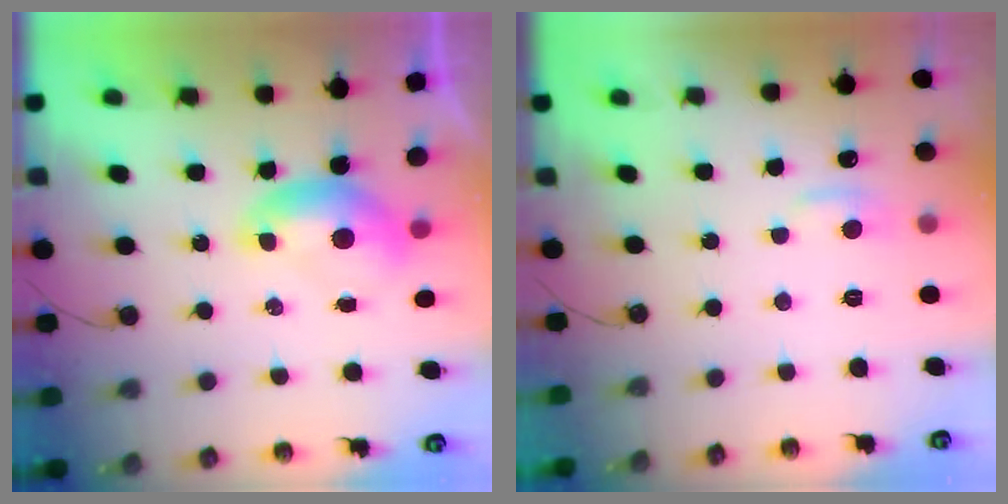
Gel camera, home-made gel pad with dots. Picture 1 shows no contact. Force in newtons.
{"total": 1.0, "press": 0.0, "slide": 1.0}